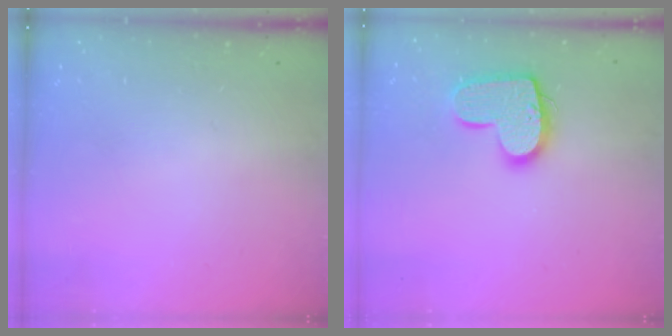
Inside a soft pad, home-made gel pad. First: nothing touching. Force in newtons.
{"total": 14.3, "press": 14.3, "slide": 0.8}